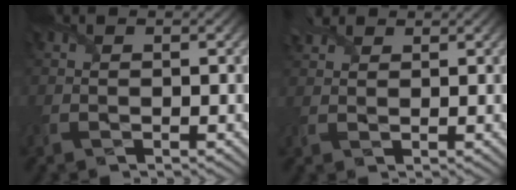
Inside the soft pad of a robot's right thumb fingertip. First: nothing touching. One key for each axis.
{"total": 2.6, "fx": 2.0, "fy": 1.3, "fz": 1.0, "tx": -0.027, "ty": 0.011, "tz": 0.041}